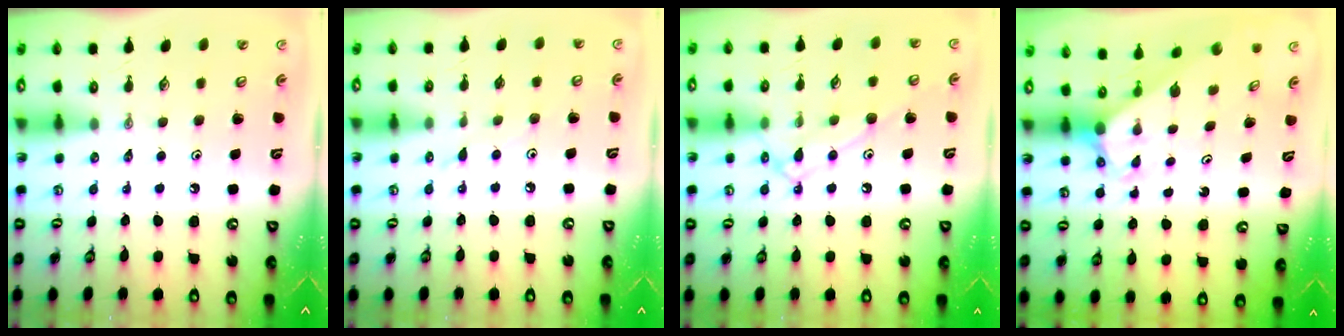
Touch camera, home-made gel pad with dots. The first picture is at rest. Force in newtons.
{"total": 4.9, "press": 4.9, "slide": 0.5}
{"total": 11.4, "press": 11.4, "slide": 0.8}
{"total": 2.8, "press": 2.8, "slide": 0.2}